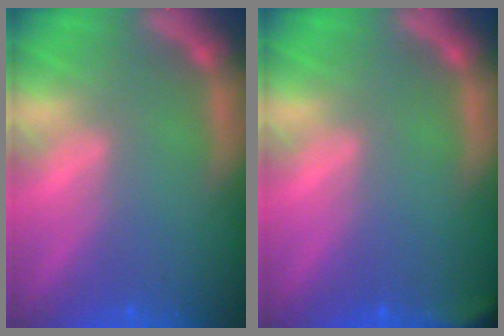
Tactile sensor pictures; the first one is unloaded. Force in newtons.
{"total": 2.4}